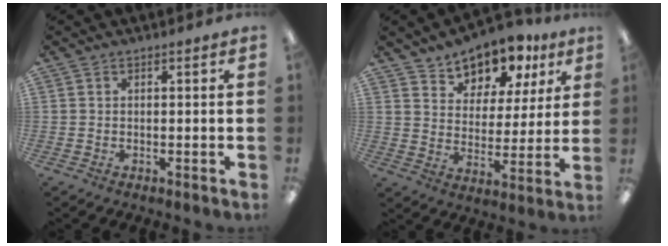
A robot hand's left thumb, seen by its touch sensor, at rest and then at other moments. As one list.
[{"total": 10.9, "force": [9.3, 5.1, 2.0], "torque": [-0.040, -0.076, 0.173]}]